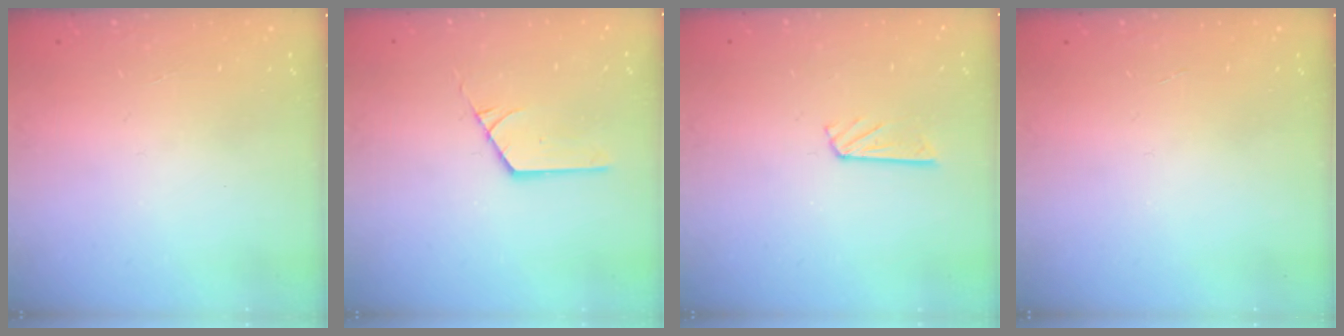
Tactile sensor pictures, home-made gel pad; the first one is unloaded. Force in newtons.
{"total": 2.4, "press": 2.3, "slide": 0.3}
{"total": 5.9, "press": 5.9, "slide": 0.4}
{"total": 0.0}